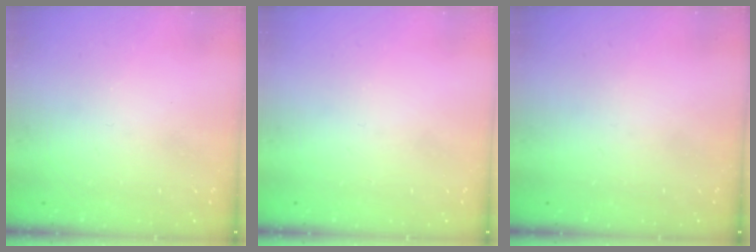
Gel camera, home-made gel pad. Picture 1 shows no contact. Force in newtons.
{"total": 0.0}
{"total": 0.0}